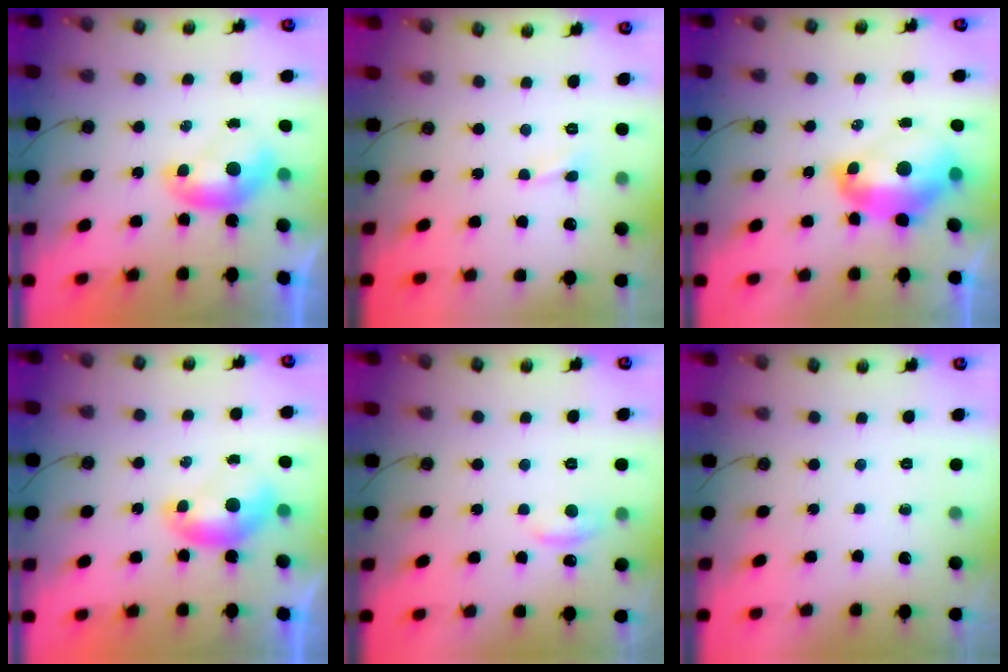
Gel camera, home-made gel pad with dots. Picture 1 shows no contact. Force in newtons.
{"total": 1.3, "press": 1.2, "slide": 0.4}
{"total": 6.6, "press": 6.5, "slide": 1.1}
{"total": 0.0}
{"total": 1.7, "press": 1.6, "slide": 0.7}
{"total": 0.0}